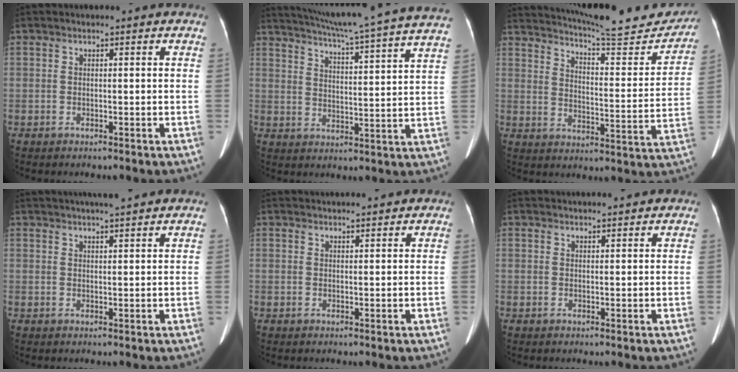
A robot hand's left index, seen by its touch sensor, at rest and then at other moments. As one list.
[{"total": 24.6, "force": [22.1, -1.3, 10.8], "torque": [-0.184, -0.042, 0.285]}, {"total": 20.8, "force": [19.5, 2.3, 6.9], "torque": [-0.102, -0.051, 0.250]}, {"total": 8.5, "force": [7.4, 0.2, 4.1], "torque": [-0.063, 0.023, 0.098]}, {"total": 7.4, "force": [7.1, 0.7, 2.1], "torque": [-0.027, 0.027, 0.086]}, {"total": 7.2, "force": [6.9, 0.8, 2.0], "torque": [-0.025, 0.027, 0.081]}]